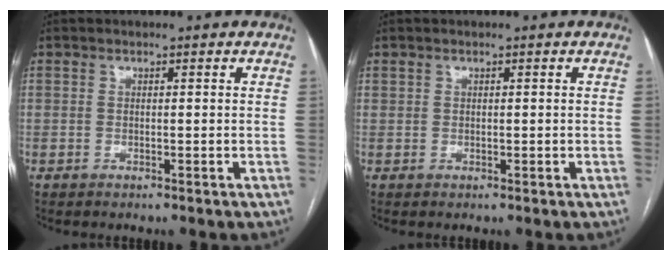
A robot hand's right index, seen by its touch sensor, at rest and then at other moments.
{"total": 0.5, "force": [0.3, 0.4, 0.2], "torque": [-0.002, 0.002, 0.008]}